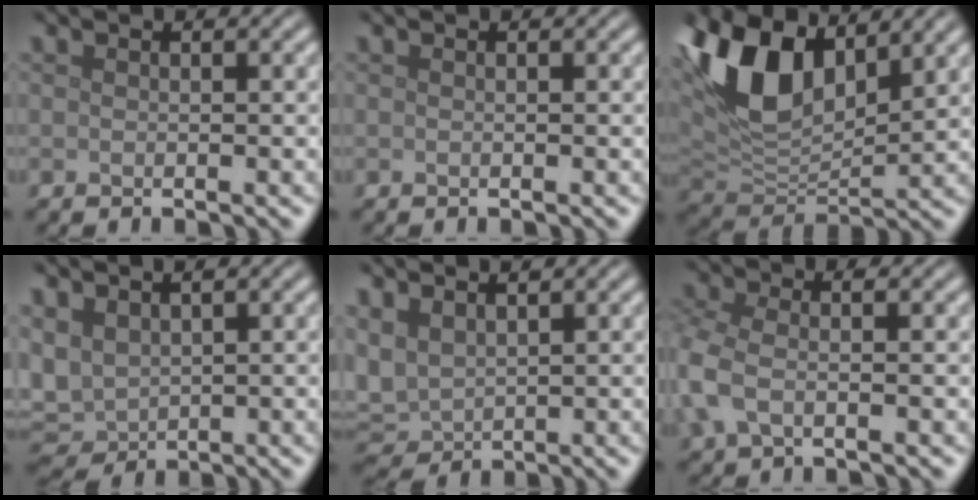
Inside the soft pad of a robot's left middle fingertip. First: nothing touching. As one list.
[{"total": 0.0}, {"total": 10.4, "force": [4.7, 5.5, 7.5], "torque": [-0.171, 0.013, 0.085]}, {"total": 4.1, "force": [0.9, 2.9, 2.7], "torque": [-0.071, 0.001, 0.017]}, {"total": 4.1, "force": [1.5, 2.8, 2.6], "torque": [-0.071, 0.004, 0.028]}, {"total": 4.0, "force": [-0.6, 2.2, 3.3], "torque": [-0.089, 0.003, -0.023]}]